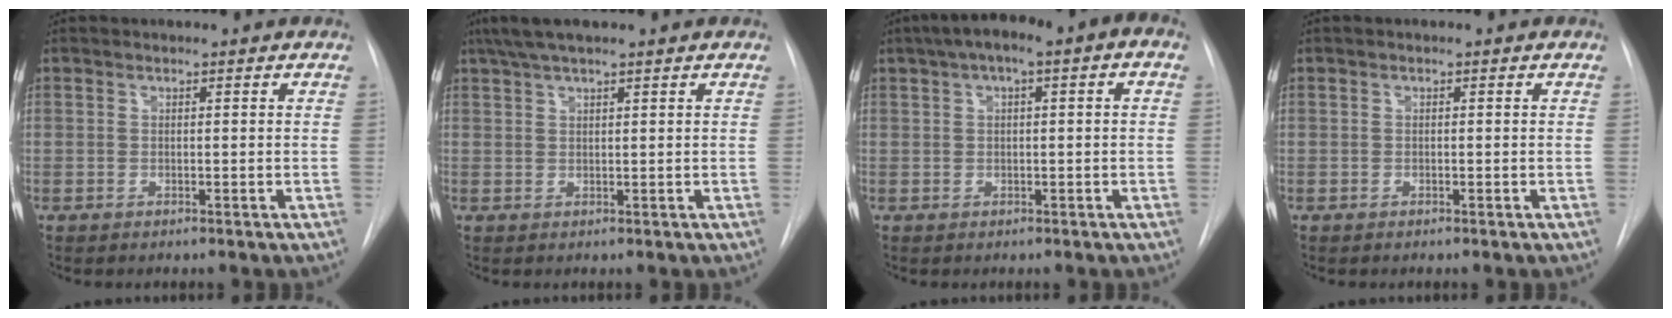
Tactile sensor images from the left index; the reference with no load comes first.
{"total": 5.4, "force": [4.2, 0.1, 3.4], "torque": [-0.065, 0.034, 0.078]}
{"total": 8.3, "force": [3.5, 2.2, 7.2], "torque": [-0.111, 0.046, 0.044]}
{"total": 0.0}